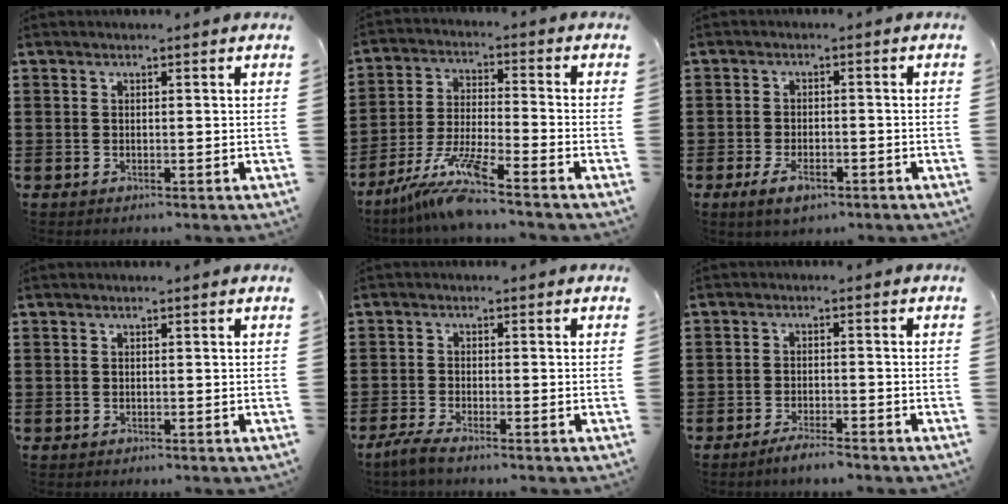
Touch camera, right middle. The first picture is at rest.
{"total": 9.1, "force": [-7.4, 0.1, 5.2], "torque": [-0.118, -0.013, -0.148]}
{"total": 4.1, "force": [-2.3, 1.9, 2.8], "torque": [-0.059, -0.001, -0.045]}
{"total": 0.0}
{"total": 2.4, "force": [-2.0, 0.0, 1.3], "torque": [-0.037, -0.005, -0.043]}
{"total": 2.8, "force": [-2.6, 0.0, 1.1], "torque": [-0.019, 0.002, -0.048]}